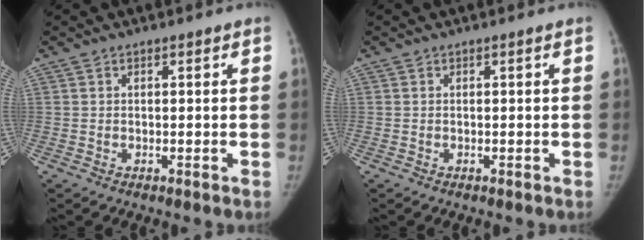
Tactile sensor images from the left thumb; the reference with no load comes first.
{"total": 0.0}